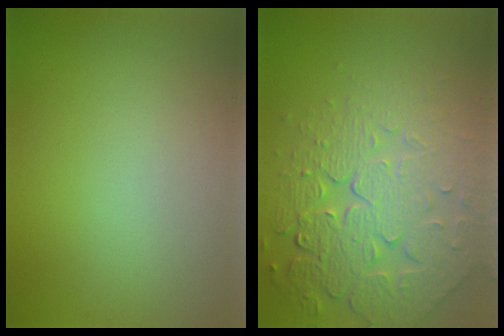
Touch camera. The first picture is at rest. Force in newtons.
{"total": 7.9, "press": 5.7, "slide": 5.4}